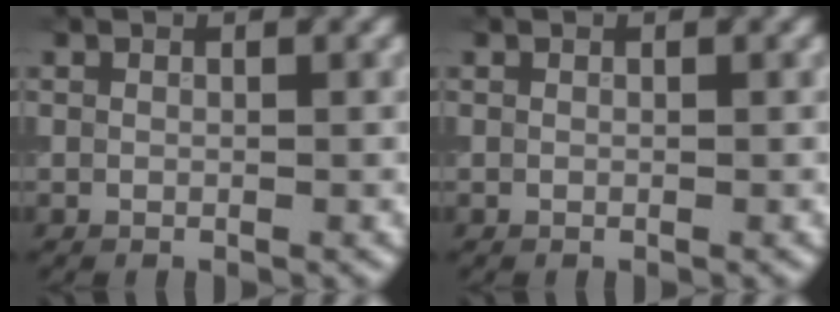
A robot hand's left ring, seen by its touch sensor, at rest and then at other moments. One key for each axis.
{"total": 0.0}